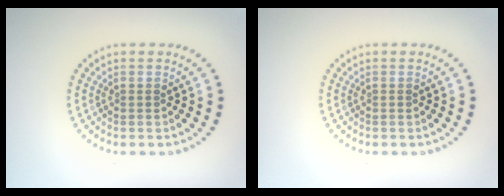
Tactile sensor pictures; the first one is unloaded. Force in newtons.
{"total": 0.0}